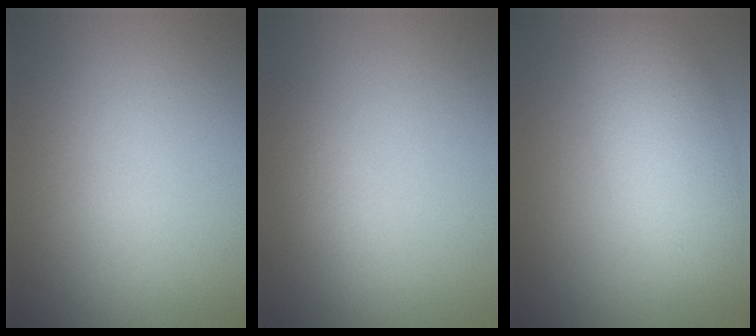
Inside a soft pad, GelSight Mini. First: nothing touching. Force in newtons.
{"total": 2.3, "press": 2.3, "slide": 0.1}
{"total": 5.9, "press": 5.9, "slide": 0.1}